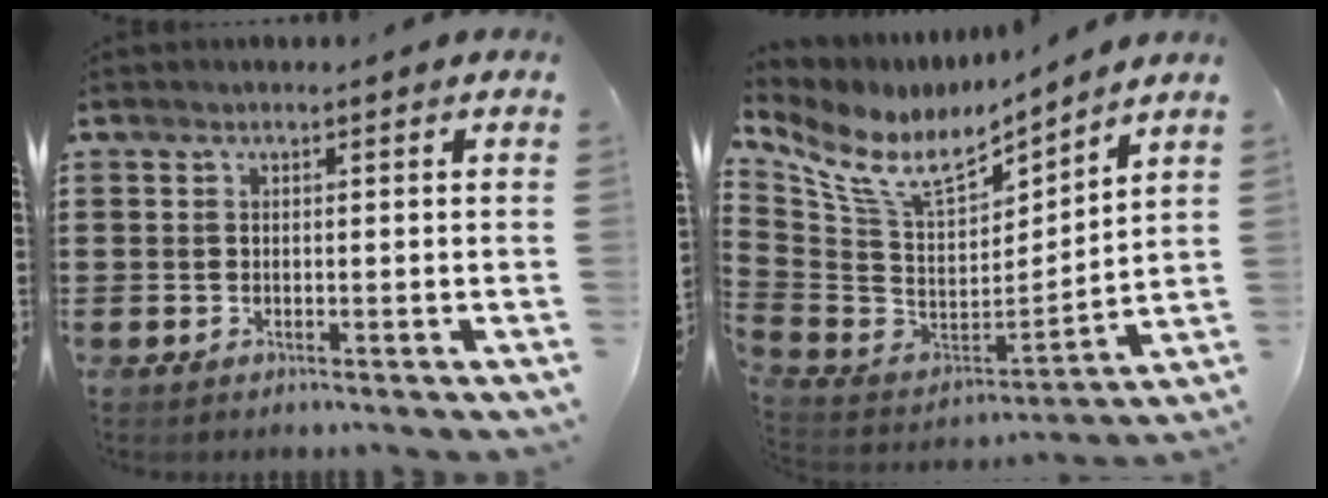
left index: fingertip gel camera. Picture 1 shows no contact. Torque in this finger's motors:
{"motor_torque": [2.14, 0.00, 0.42, 0.10]}